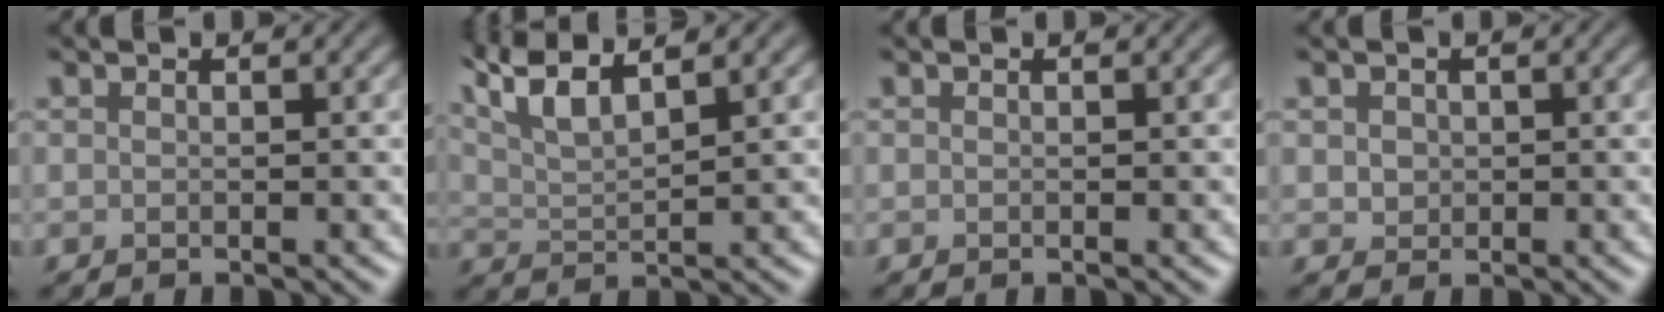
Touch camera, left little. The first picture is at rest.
{"total": 7.1, "force": [4.9, 2.0, 4.6], "torque": [-0.086, 0.031, 0.068]}
{"total": 0.0}
{"total": 1.4, "force": [0.3, 1.2, 0.5], "torque": [-0.006, -0.003, 0.008]}